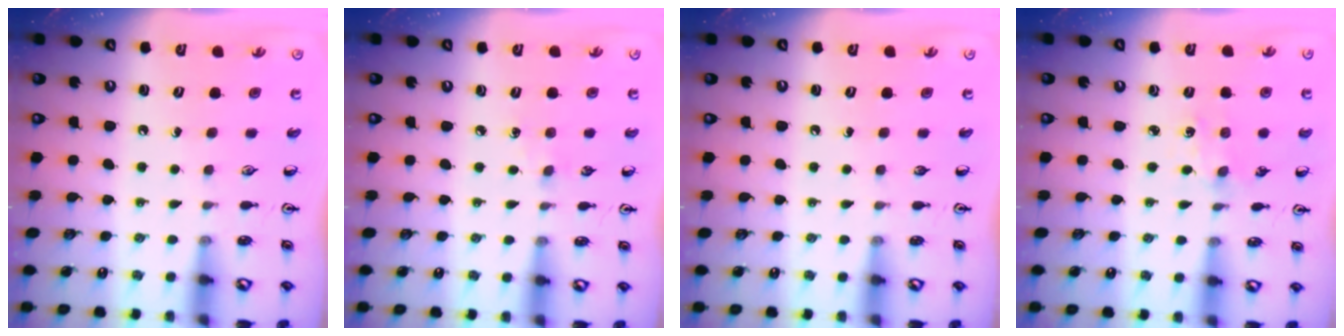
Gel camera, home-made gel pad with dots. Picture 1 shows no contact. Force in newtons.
{"total": 2.9, "press": 2.9, "slide": 0.5}
{"total": 0.0}
{"total": 1.0, "press": 0.9, "slide": 0.2}